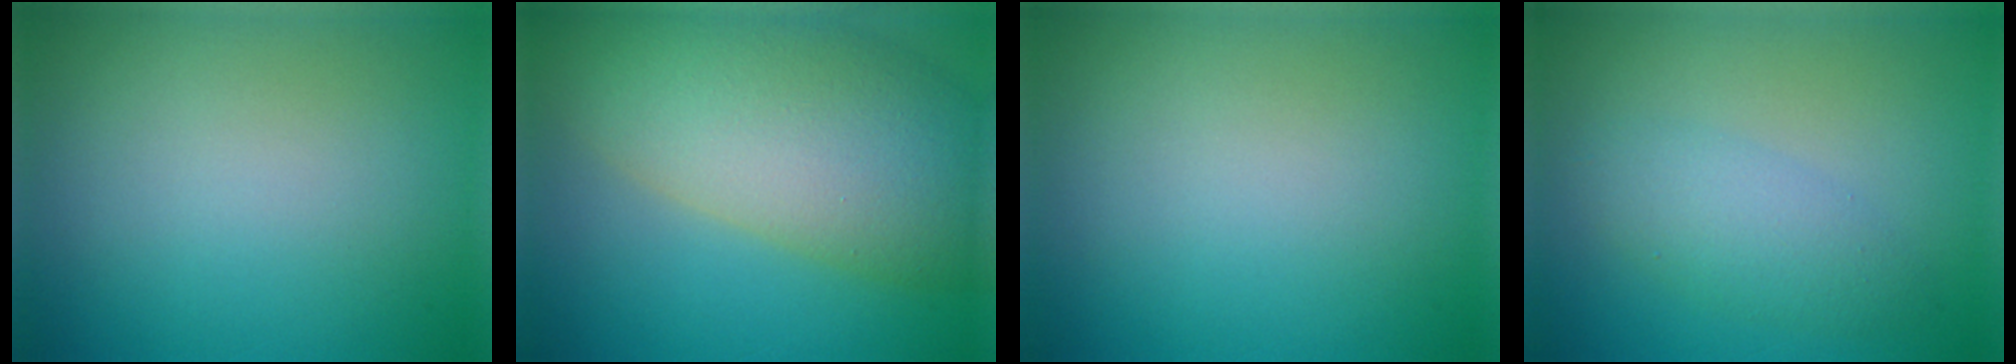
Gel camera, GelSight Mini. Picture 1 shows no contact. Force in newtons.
{"total": 12.7, "press": 12.7, "slide": 0.9}
{"total": 0.0}
{"total": 3.1, "press": 3.1, "slide": 0.0}